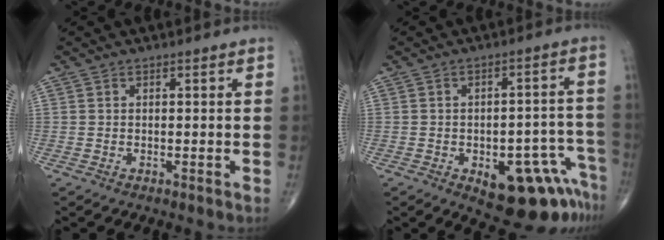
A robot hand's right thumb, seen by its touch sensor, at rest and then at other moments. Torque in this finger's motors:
{"motor_torque": [1.55, 1.57, 0.90, -1.19, 0.32]}